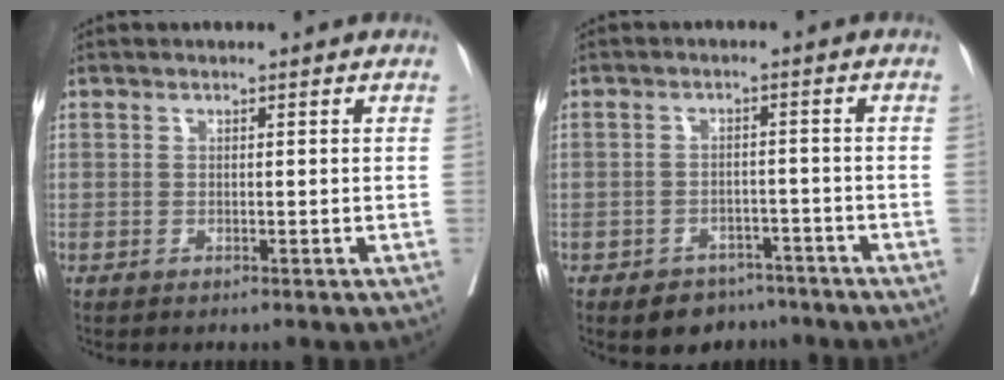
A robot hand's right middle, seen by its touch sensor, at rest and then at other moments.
{"total": 5.5, "force": [-4.3, 3.3, 1.0], "torque": [-0.004, 0.009, -0.060]}